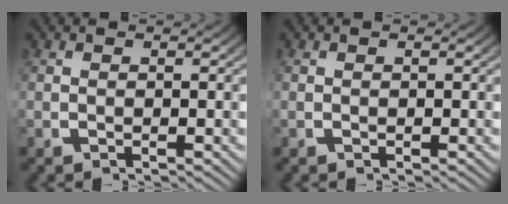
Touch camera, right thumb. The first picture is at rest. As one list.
[{"total": 0.0}]